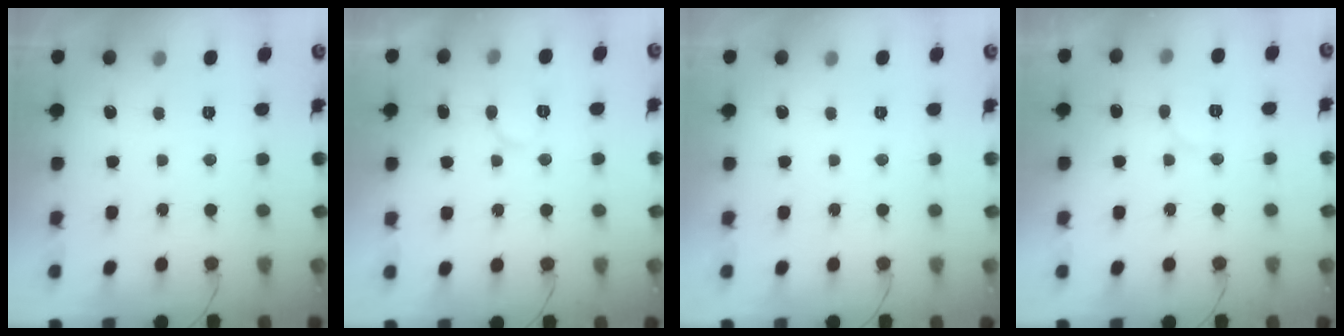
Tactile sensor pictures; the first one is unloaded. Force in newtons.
{"total": 6.5, "press": 6.5, "slide": 0.5}
{"total": 0.0}
{"total": 7.2, "press": 7.2, "slide": 0.7}